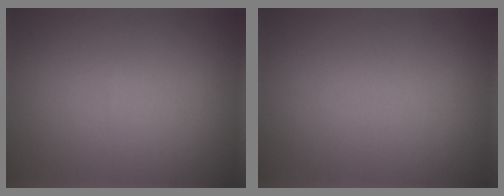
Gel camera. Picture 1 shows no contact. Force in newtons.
{"total": 0.0}